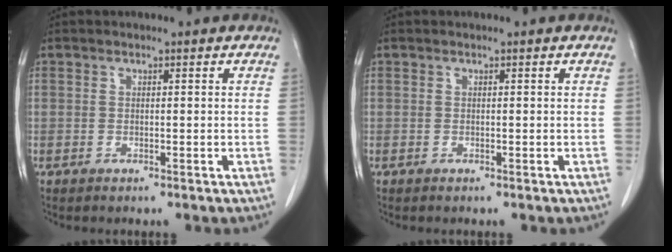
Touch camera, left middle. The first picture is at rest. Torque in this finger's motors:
{"motor_torque": [0.00, 0.00, -0.01, -0.01]}